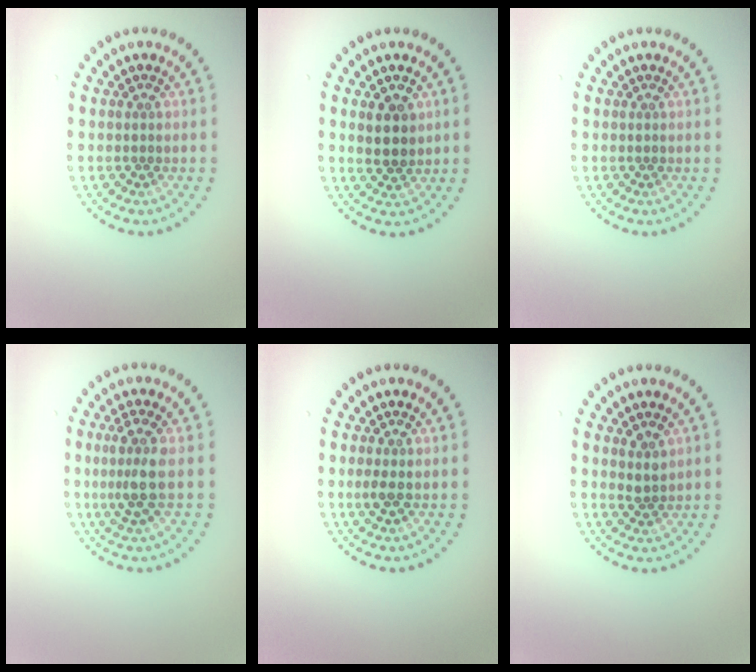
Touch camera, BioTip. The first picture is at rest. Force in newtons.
{"total": 2.5, "press": 2.4, "slide": 0.8}
{"total": 0.0}
{"total": 2.7, "press": 2.1, "slide": 1.7}
{"total": 1.0, "press": 1.0, "slide": 0.3}
{"total": 1.4, "press": 1.2, "slide": 0.7}